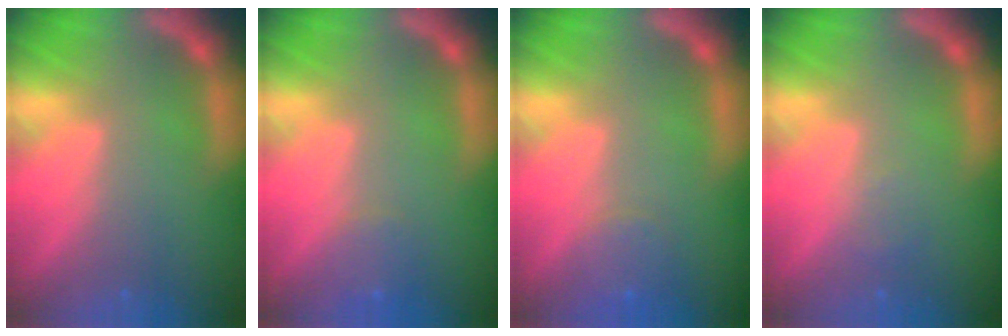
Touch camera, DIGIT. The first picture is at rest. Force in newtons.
{"total": 1.9}
{"total": 2.4}
{"total": 0.9}